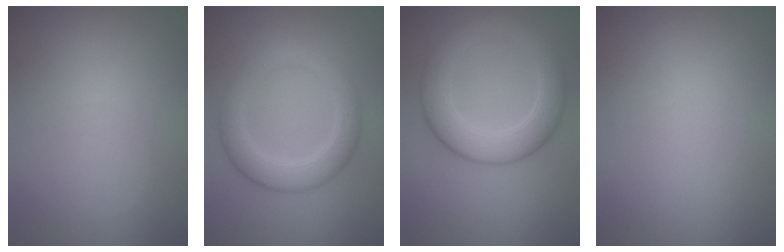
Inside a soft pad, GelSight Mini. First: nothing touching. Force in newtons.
{"total": 4.2, "press": 4.2, "slide": 0.0}
{"total": 5.4, "press": 5.4, "slide": 0.1}
{"total": 0.0}